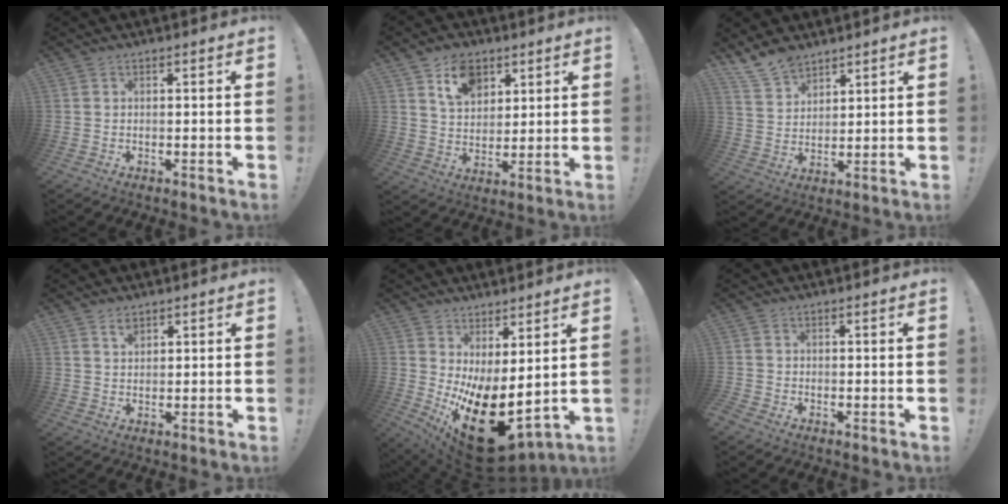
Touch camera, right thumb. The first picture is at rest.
{"total": 10.9, "force": [6.1, 7.7, 4.7], "torque": [-0.066, -0.029, 0.115]}
{"total": 9.2, "force": [7.6, 4.7, 2.2], "torque": [-0.042, -0.051, 0.150]}
{"total": 2.7, "force": [1.8, 1.4, 1.4], "torque": [-0.009, -0.010, 0.029]}
{"total": 16.7, "force": [-3.9, 7.8, 14.3], "torque": [-0.206, -0.003, -0.040]}
{"total": 1.4, "force": [-1.1, 0.9, 0.1], "torque": [-0.003, 0.005, -0.020]}